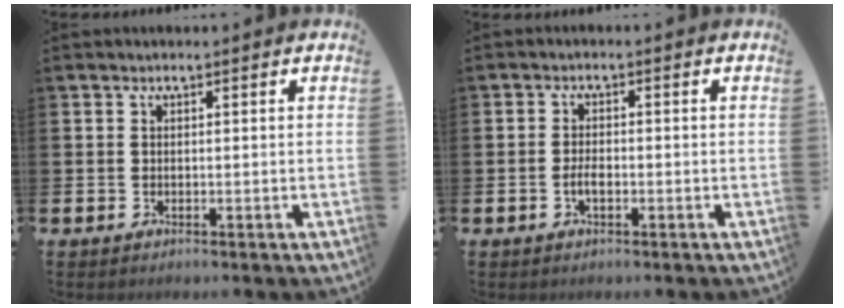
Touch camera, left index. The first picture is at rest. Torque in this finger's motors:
{"motor_torque": [0.40, 0.28, 0.03, 0.05]}